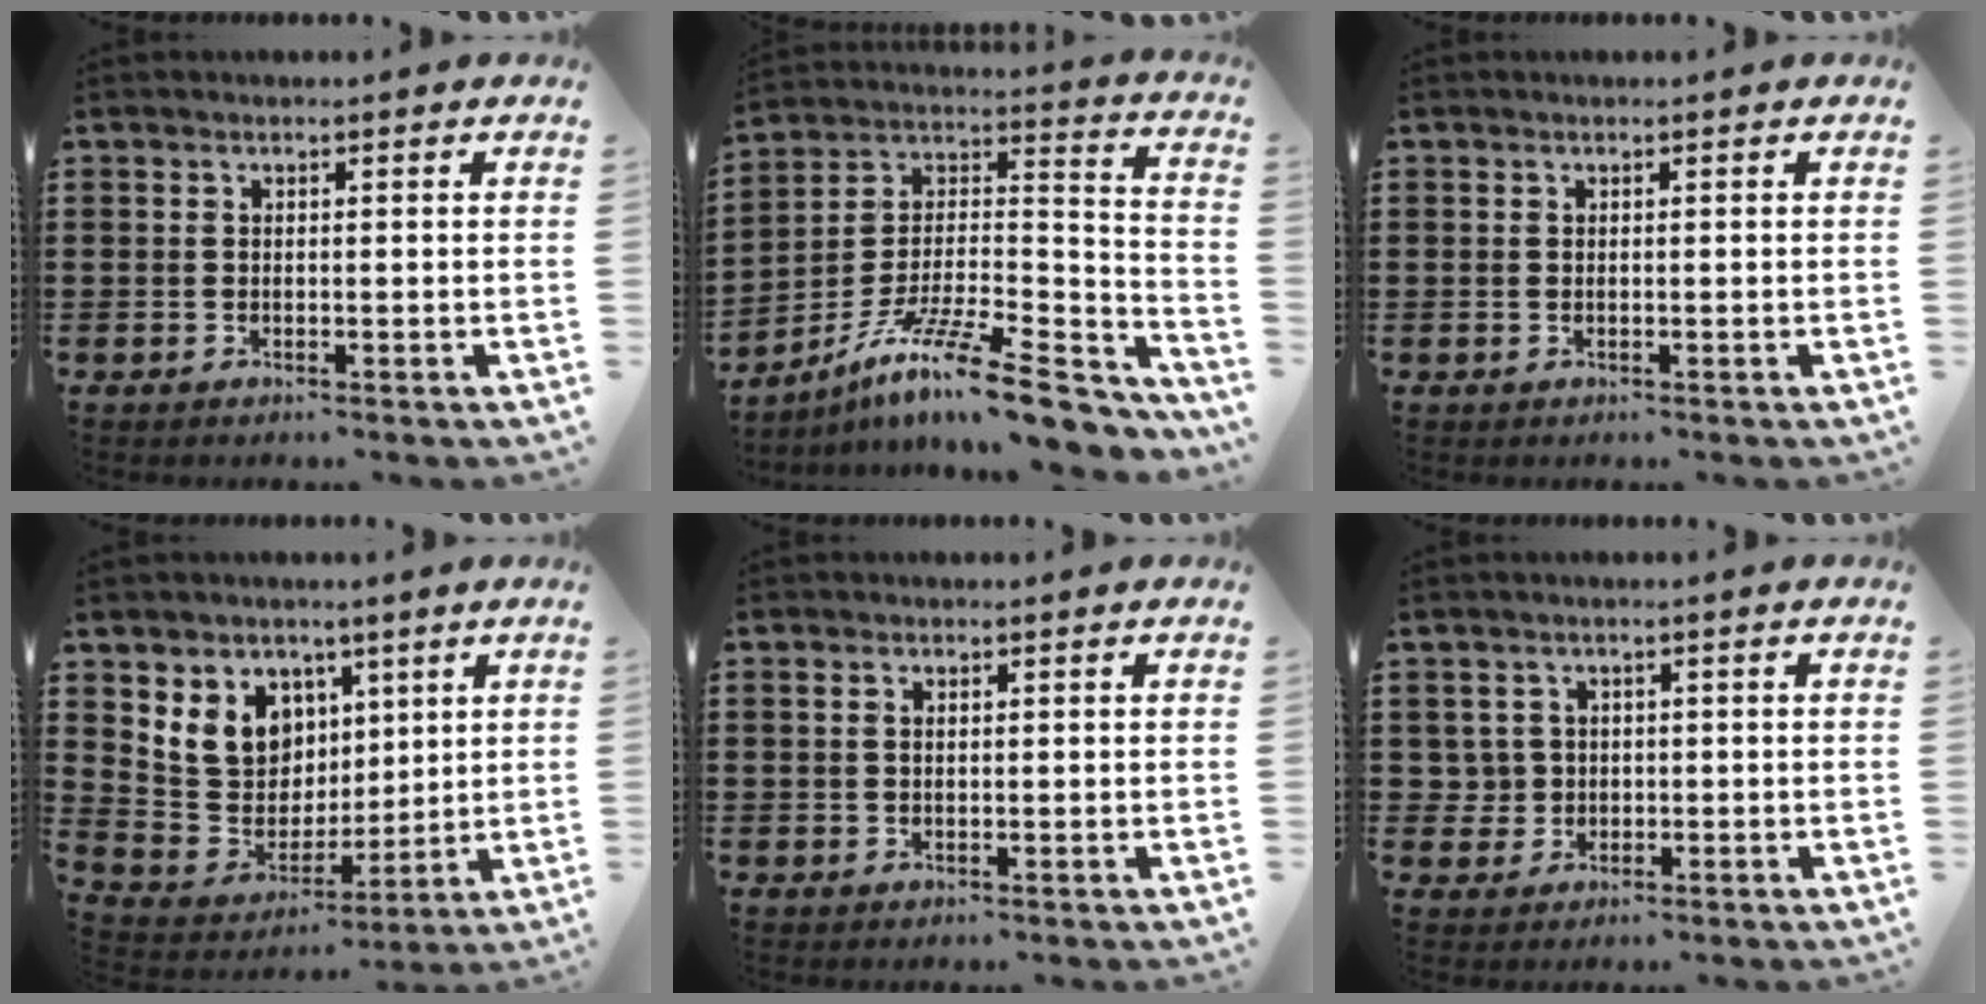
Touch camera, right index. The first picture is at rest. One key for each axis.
{"total": 15.4, "fx": -11.3, "fy": 2.6, "fz": 10.1, "tx": -0.175, "ty": 0.026, "tz": -0.199}
{"total": 0.0}
{"total": 9.1, "fx": 4.1, "fy": 7.9, "fz": 1.6, "tx": -0.075, "ty": -0.027, "tz": 0.084}
{"total": 0.9, "fx": 0.3, "fy": 0.5, "fz": 0.7, "tx": -0.014, "ty": 0.004, "tz": 0.005}
{"total": 2.6, "fx": -0.1, "fy": 2.5, "fz": 0.4, "tx": -0.020, "ty": 0.009, "tz": -0.005}